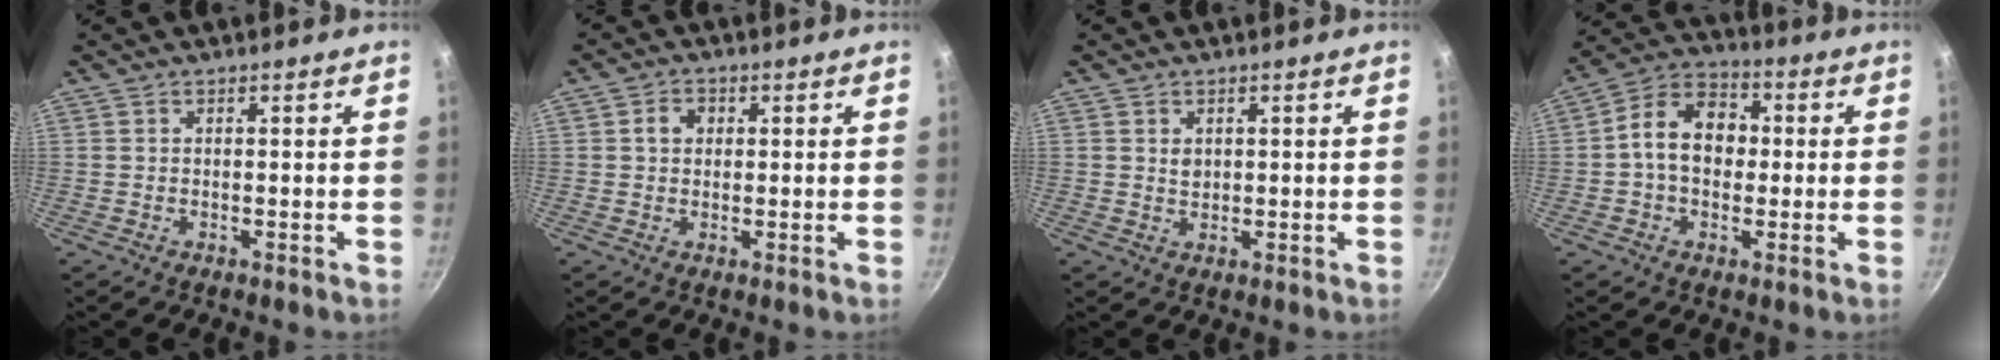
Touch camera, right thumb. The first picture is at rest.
{"total": 3.0, "force": [0.6, 2.5, 1.5], "torque": [-0.010, 0.005, 0.007]}
{"total": 1.7, "force": [0.5, 1.3, 0.9], "torque": [-0.011, -0.004, 0.011]}
{"total": 11.3, "force": [0.2, 8.4, 7.6], "torque": [-0.090, 0.030, -0.016]}